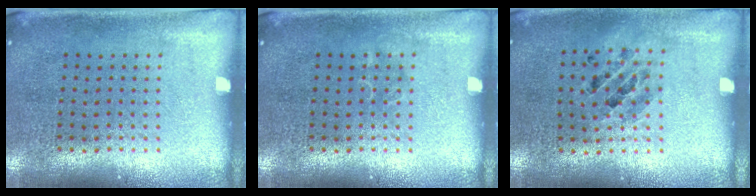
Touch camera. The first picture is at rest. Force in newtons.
{"total": 0.5, "press": 0.5, "slide": 0.1}
{"total": 0.9, "press": 0.9, "slide": 0.1}